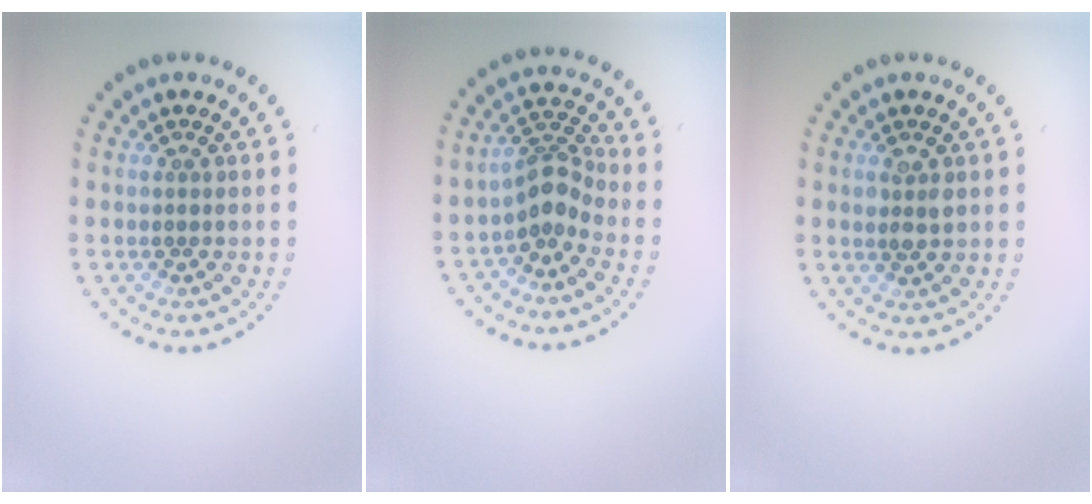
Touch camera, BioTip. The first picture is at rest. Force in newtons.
{"total": 2.8, "press": 2.0, "slide": 2.0}
{"total": 2.0, "press": 2.0, "slide": 0.3}